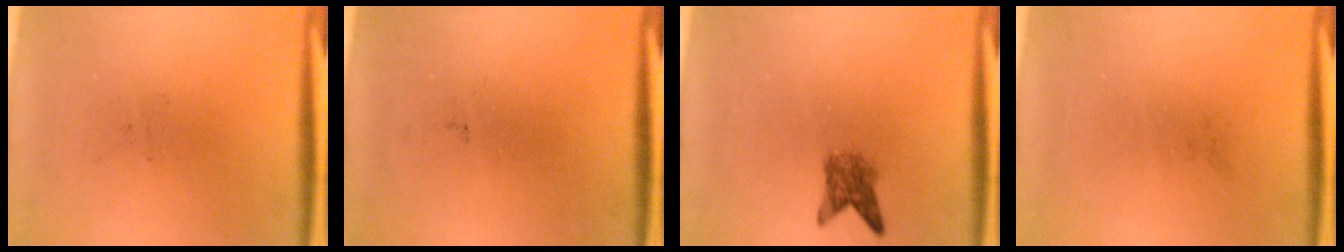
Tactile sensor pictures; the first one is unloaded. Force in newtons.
{"total": 0.0}
{"total": 2.9}
{"total": 0.0}